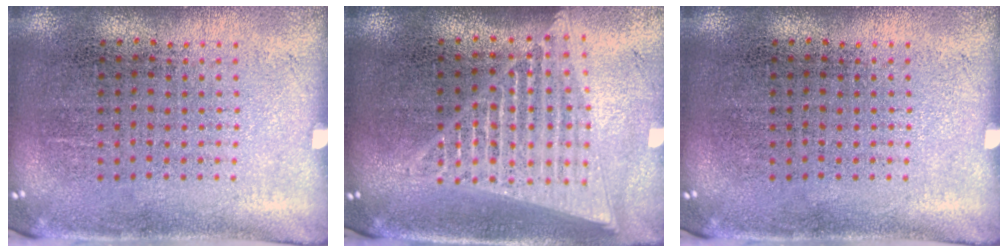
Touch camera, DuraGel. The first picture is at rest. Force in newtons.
{"total": 1.8, "press": 1.6, "slide": 0.9}
{"total": 0.0}